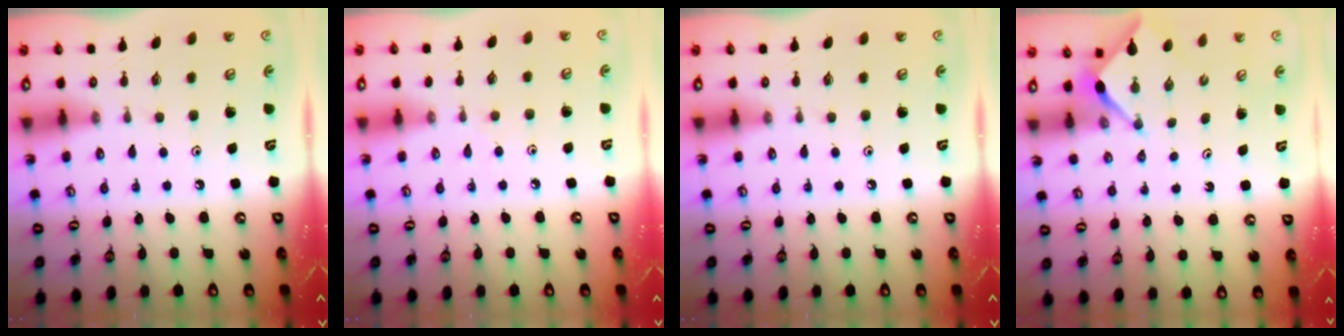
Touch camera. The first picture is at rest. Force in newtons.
{"total": 2.9, "press": 2.8, "slide": 0.4}
{"total": 0.0}
{"total": 2.5, "press": 2.5, "slide": 0.3}